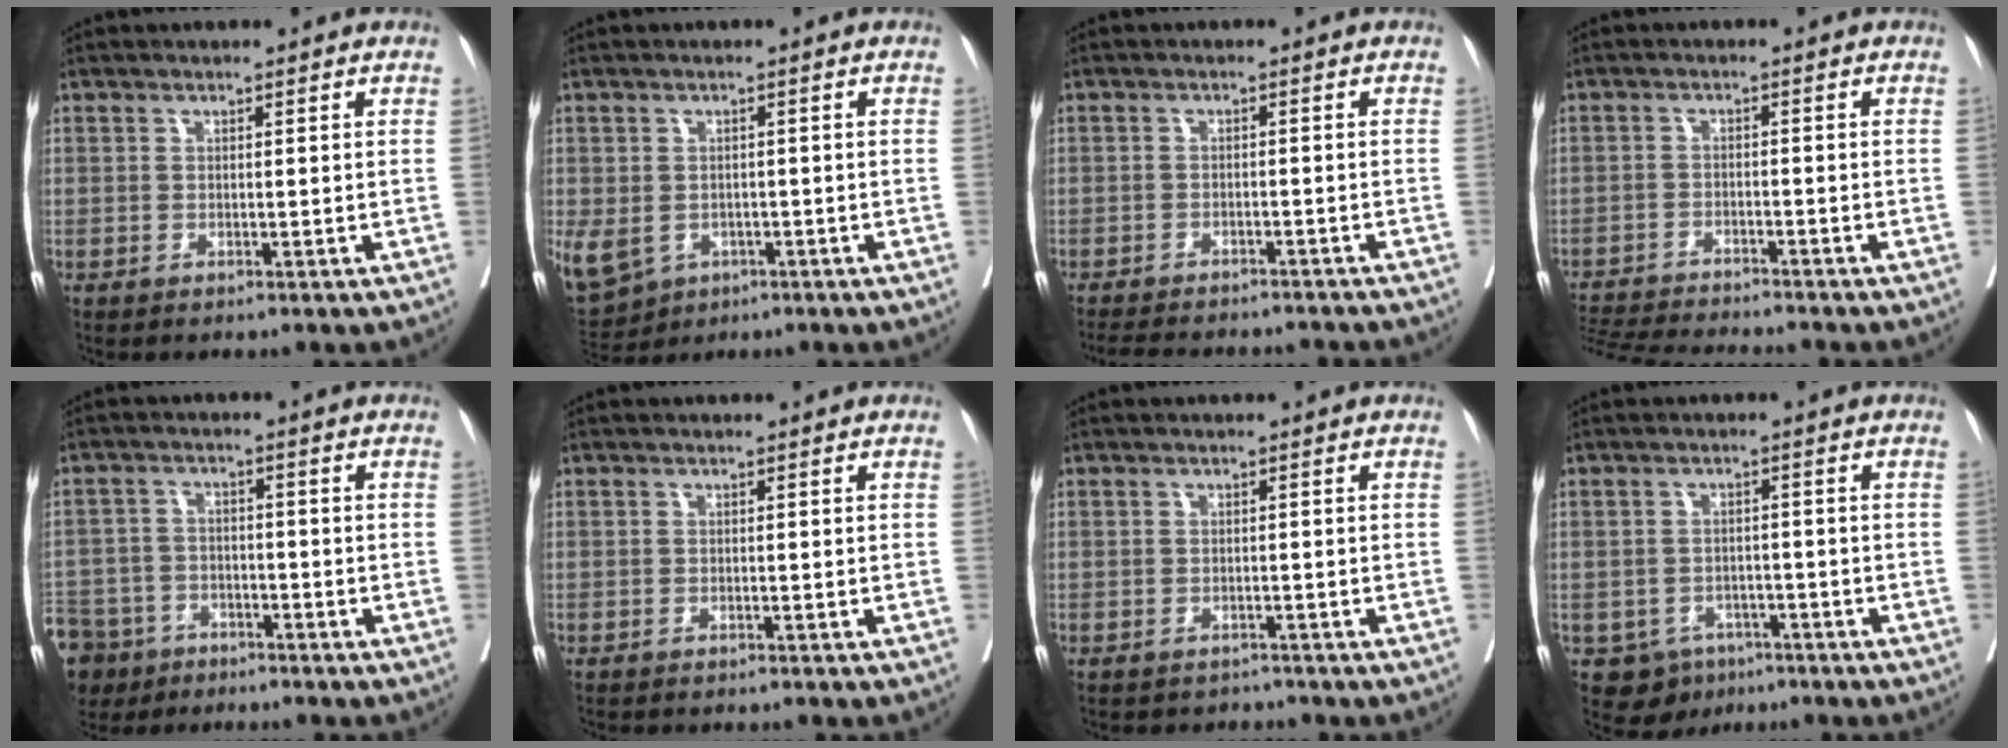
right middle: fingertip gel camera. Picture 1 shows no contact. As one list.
[{"total": 15.4, "force": [-5.8, 12.6, 6.7], "torque": [-0.205, -0.007, -0.072]}, {"total": 12.5, "force": [-11.6, 2.4, 4.2], "torque": [-0.074, -0.006, -0.146]}, {"total": 11.1, "force": [-10.5, 0.0, 3.6], "torque": [-0.054, -0.010, -0.164]}, {"total": 15.4, "force": [-10.0, 10.7, 4.8], "torque": [-0.168, -0.006, -0.161]}, {"total": 2.8, "force": [-2.5, 0.5, 1.1], "torque": [-0.018, -0.005, -0.031]}, {"total": 3.0, "force": [-2.7, 1.0, -0.4], "torque": [0.005, -0.003, -0.042]}, {"total": 4.8, "force": [-2.9, 3.7, 1.1], "torque": [-0.012, 0.007, -0.036]}]